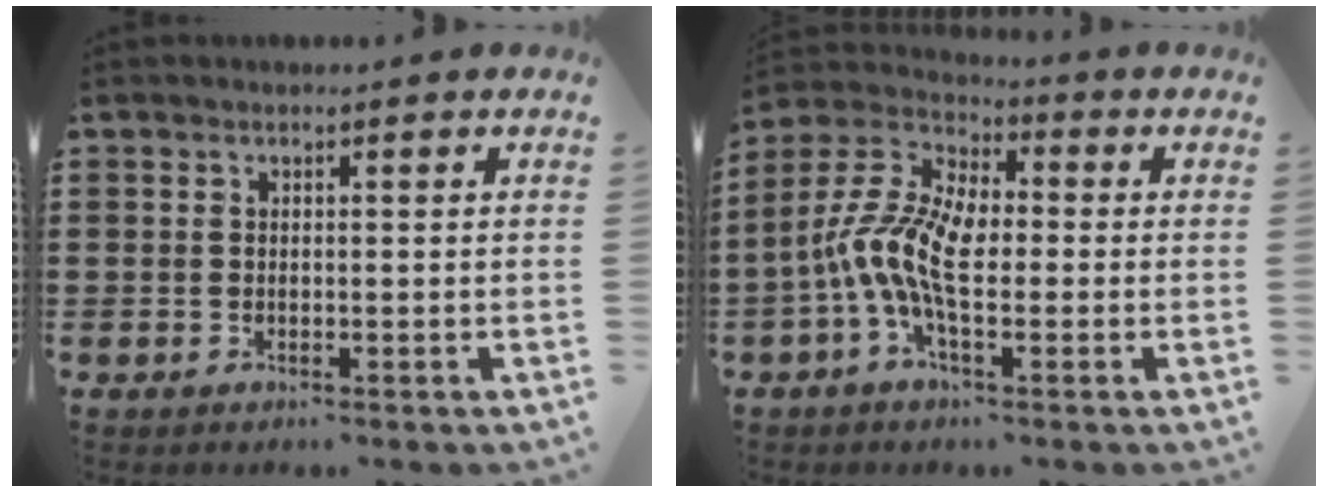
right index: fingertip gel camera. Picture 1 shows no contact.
{"total": 11.0, "force": [-2.6, 4.9, 9.5], "torque": [-0.231, -0.013, -0.055]}